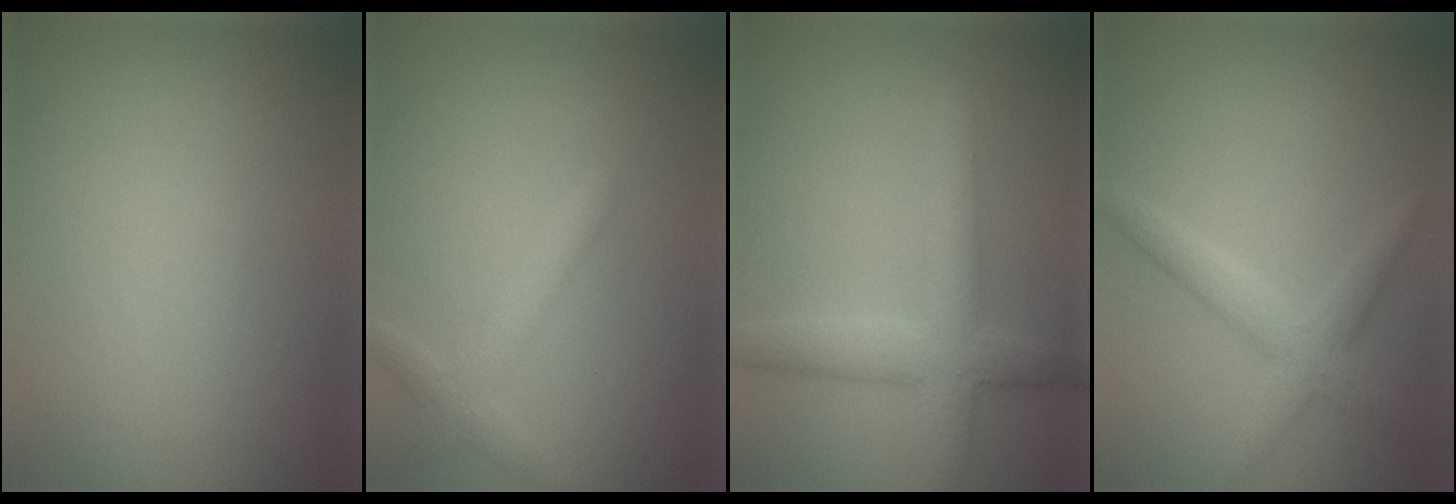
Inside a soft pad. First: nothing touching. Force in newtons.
{"total": 2.5, "press": 2.5, "slide": 0.1}
{"total": 4.6, "press": 4.6, "slide": 0.2}
{"total": 3.0, "press": 3.0, "slide": 0.1}